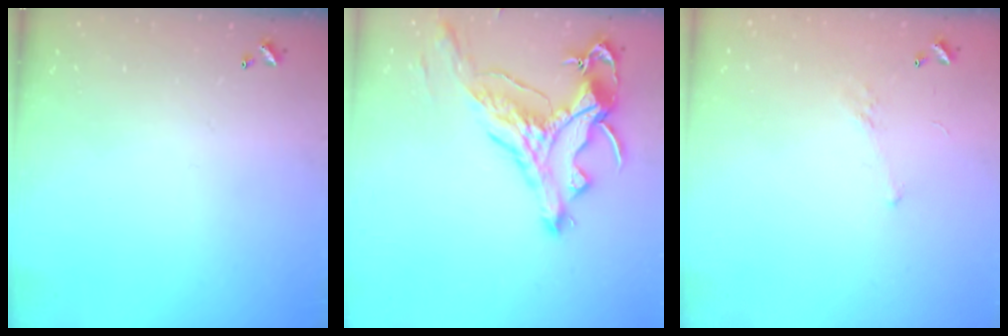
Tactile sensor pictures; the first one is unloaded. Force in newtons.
{"total": 3.2, "press": 2.8, "slide": 1.6}
{"total": 5.0, "press": 4.9, "slide": 0.8}